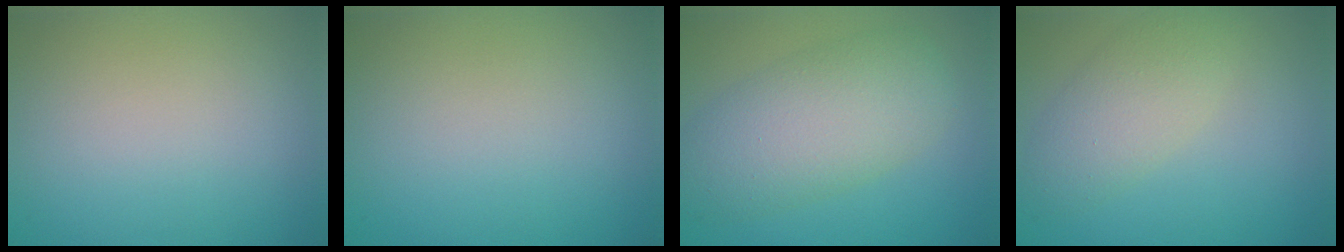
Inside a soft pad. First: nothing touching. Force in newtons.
{"total": 0.0}
{"total": 6.9, "press": 6.9, "slide": 0.2}
{"total": 3.8, "press": 3.7, "slide": 0.3}